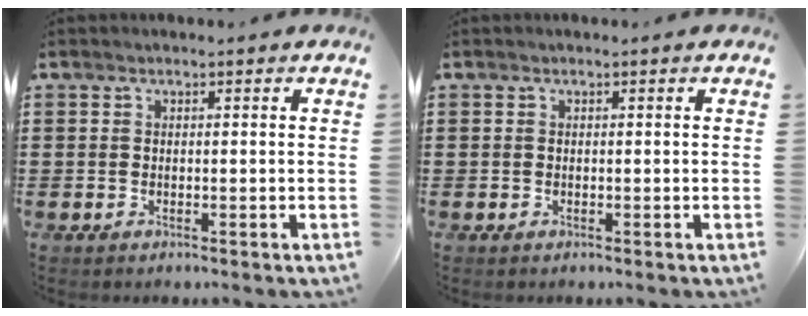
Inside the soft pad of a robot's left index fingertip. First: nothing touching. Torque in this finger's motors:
{"motor_torque": [0.00, 0.06, -0.02, 0.01]}